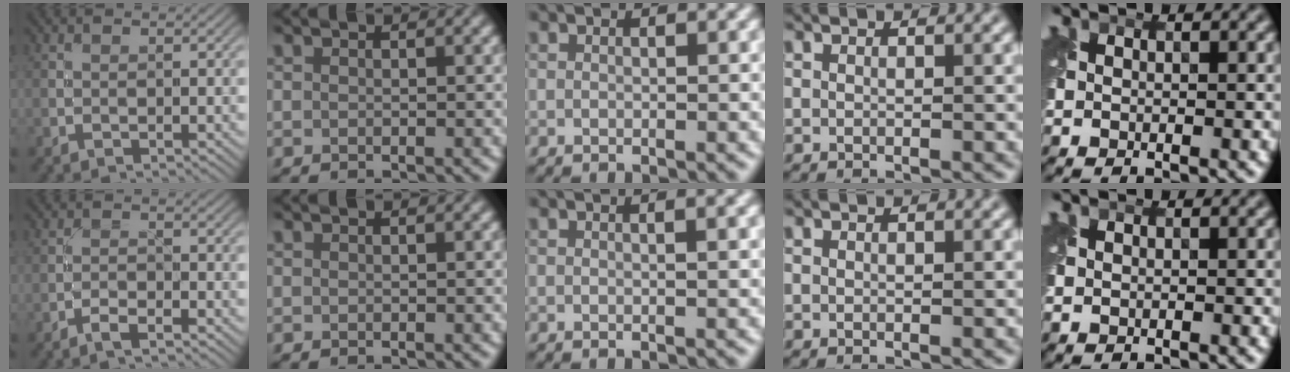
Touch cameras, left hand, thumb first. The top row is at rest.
{"thumb": {"total": 1.7, "force": [-1.5, 0.2, 0.9], "torque": [-0.021, 0.001, -0.033]}, "middle": {"total": 1.1, "force": [0.4, 0.3, 1.0], "torque": [-0.009, 0.005, 0.003]}, "little": {"total": 0.6, "force": [0.6, 0.0, -0.3], "torque": [0.005, 0.009, 0.014]}}